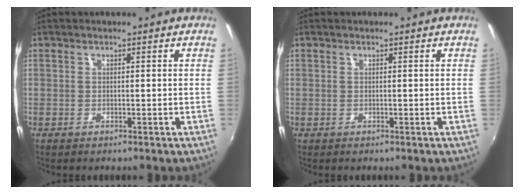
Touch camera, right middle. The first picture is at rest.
{"total": 0.0}